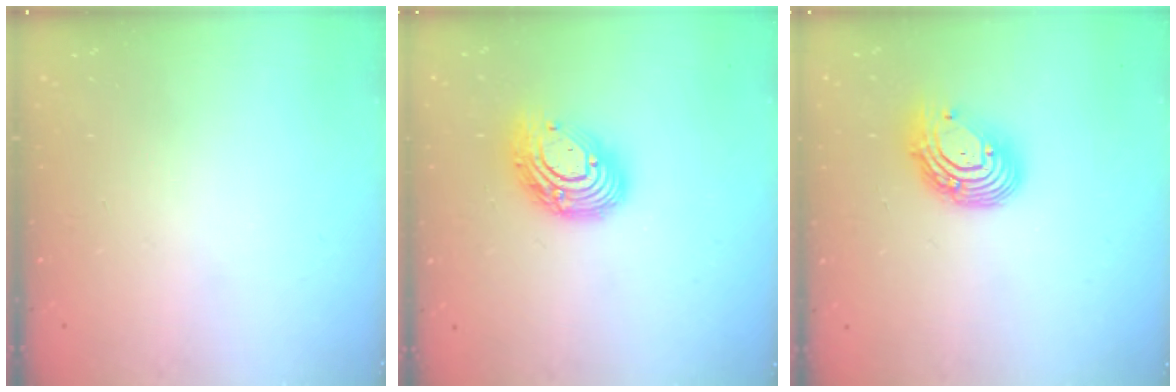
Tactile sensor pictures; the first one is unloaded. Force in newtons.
{"total": 13.4, "press": 13.3, "slide": 1.4}
{"total": 11.5, "press": 11.5, "slide": 1.1}